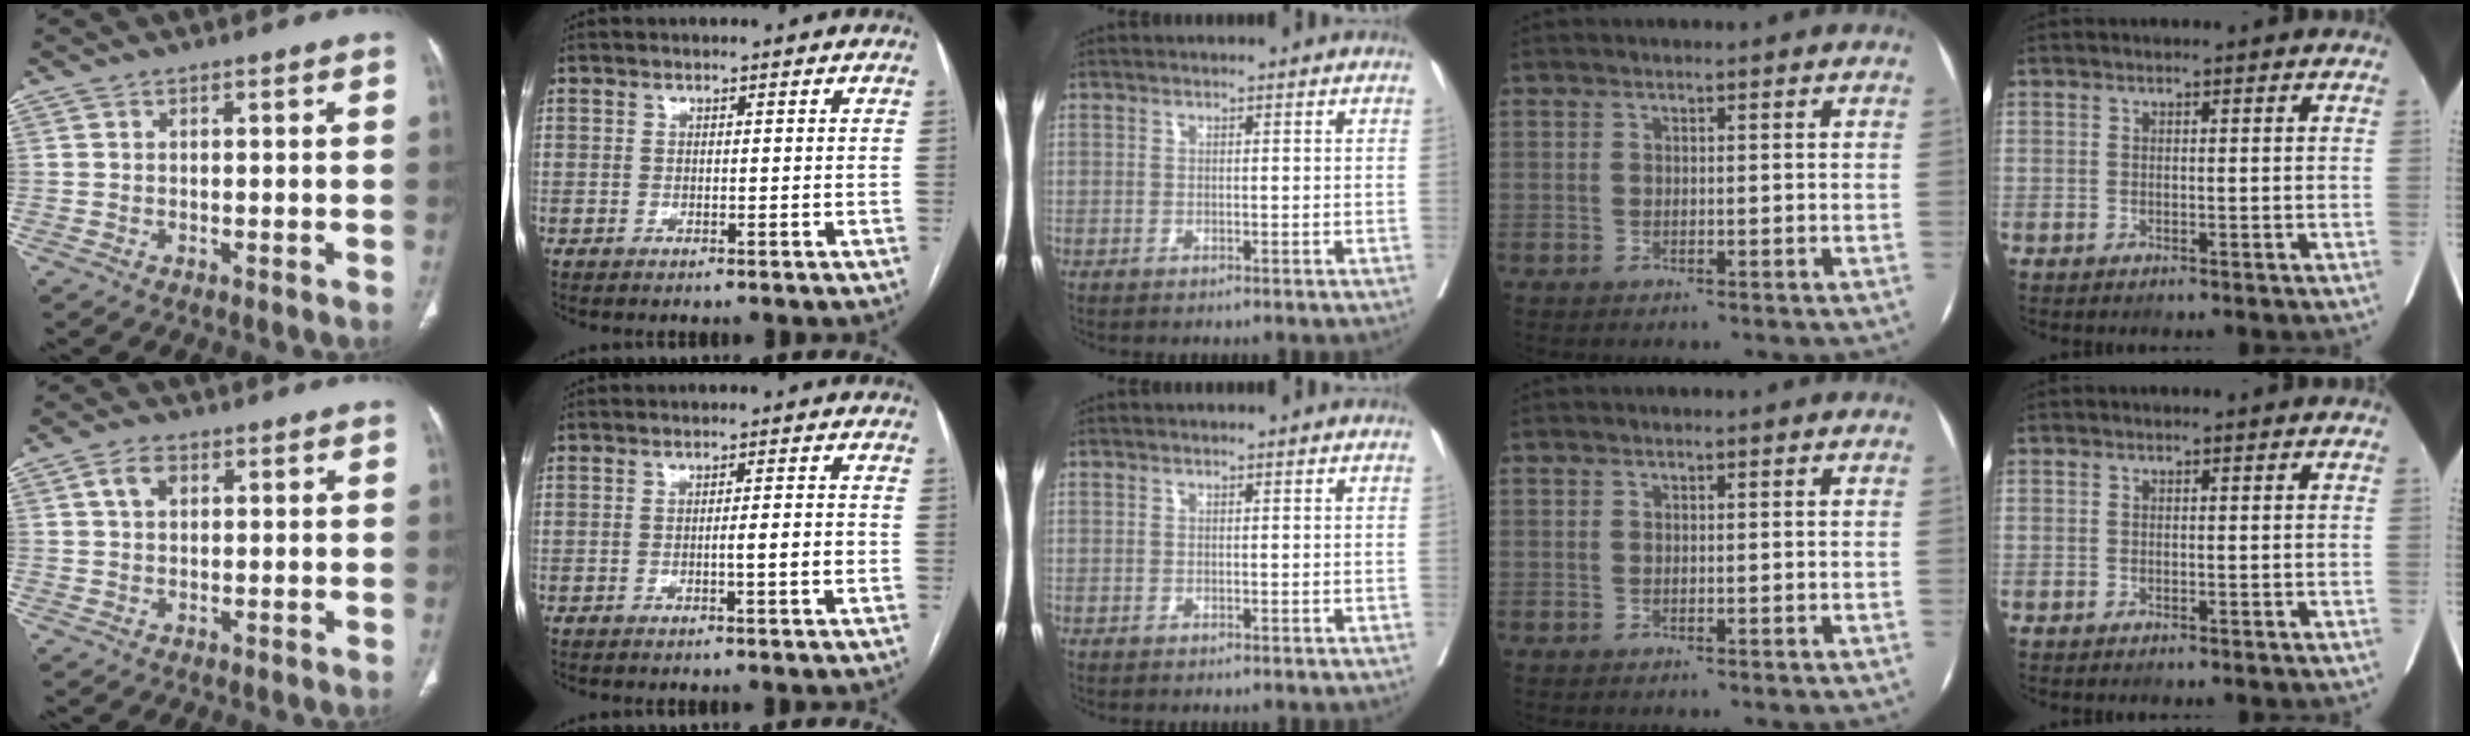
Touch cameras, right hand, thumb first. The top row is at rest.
{"thumb": {"total": 3.7, "force": [1.2, 2.5, 2.4], "torque": [-0.041, 0.006, 0.023]}, "index": {"total": 3.4, "force": [-0.9, -0.1, 3.2], "torque": [-0.049, 0.000, -0.013]}}